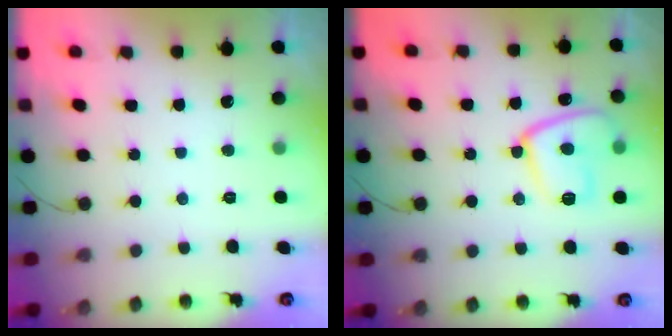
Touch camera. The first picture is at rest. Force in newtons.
{"total": 13.1, "press": 13.1, "slide": 1.2}